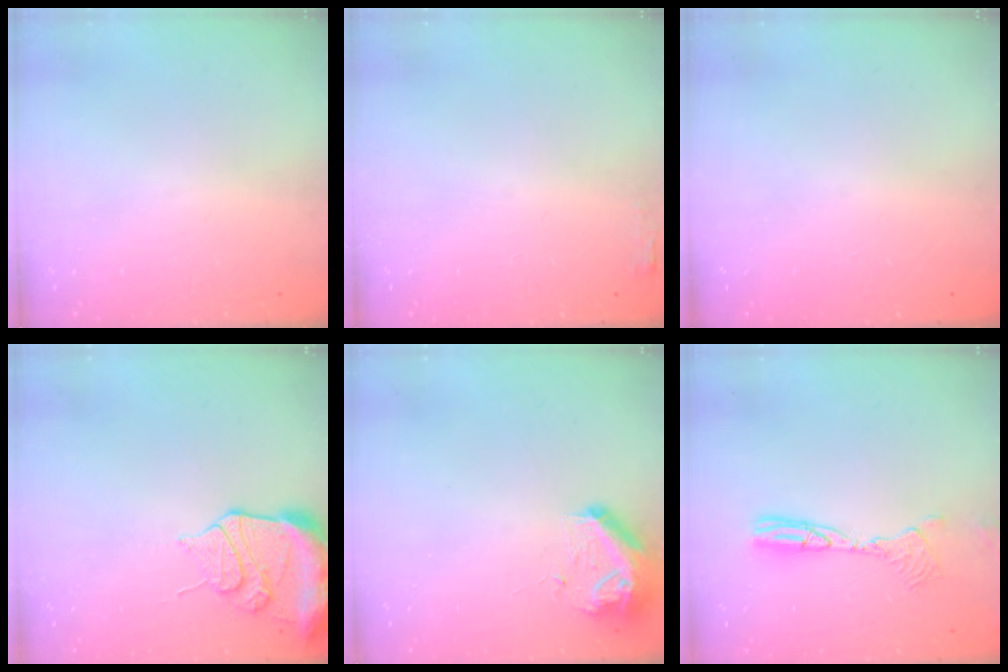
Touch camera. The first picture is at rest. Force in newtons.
{"total": 2.7, "press": 2.6, "slide": 0.8}
{"total": 0.0}
{"total": 13.1, "press": 13.1, "slide": 1.3}
{"total": 9.6, "press": 9.3, "slide": 2.5}
{"total": 9.5, "press": 9.2, "slide": 2.4}